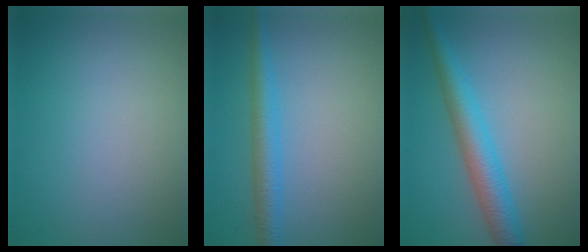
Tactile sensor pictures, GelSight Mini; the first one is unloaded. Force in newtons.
{"total": 3.1, "press": 3.1, "slide": 0.1}
{"total": 4.4, "press": 4.4, "slide": 0.1}